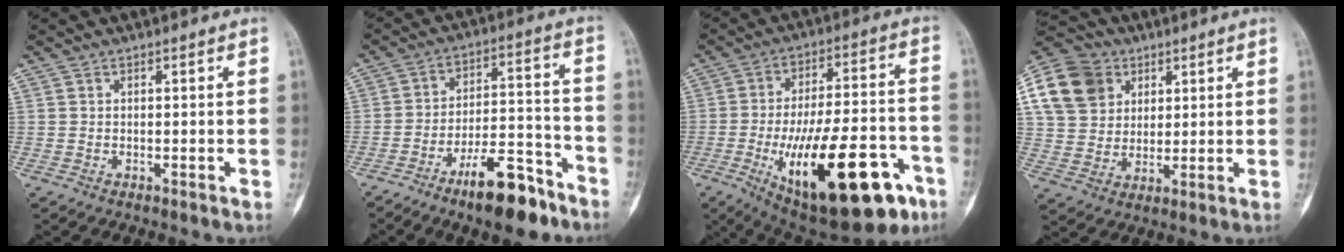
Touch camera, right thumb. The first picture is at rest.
{"total": 13.7, "force": [-9.3, 4.6, 8.9], "torque": [-0.124, 0.078, -0.154]}
{"total": 28.1, "force": [-11.5, 10.6, 23.4], "torque": [-0.329, 0.033, -0.156]}
{"total": 15.3, "force": [5.8, 12.3, 7.1], "torque": [-0.122, 0.008, 0.104]}